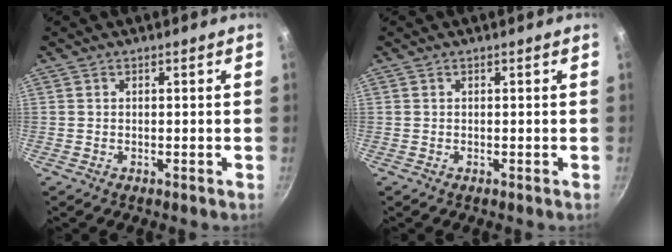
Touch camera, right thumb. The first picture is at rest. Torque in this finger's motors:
{"motor_torque": [0.00, 0.00, -0.14, 0.21, 0.00]}